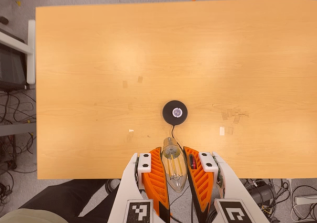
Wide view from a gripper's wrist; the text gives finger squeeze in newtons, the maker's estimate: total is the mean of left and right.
{"total": 22.0, "left": 24.4, "right": 19.5}